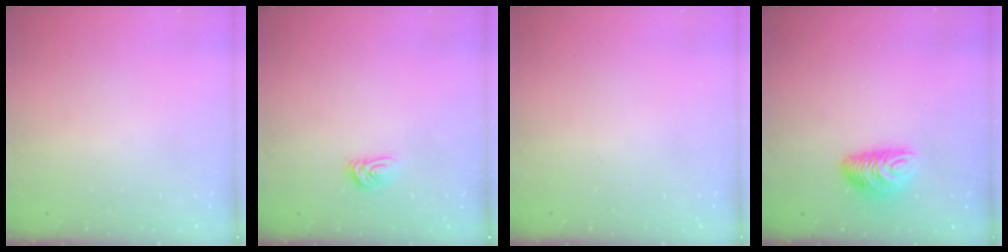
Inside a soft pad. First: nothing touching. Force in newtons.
{"total": 4.0, "press": 3.9, "slide": 0.7}
{"total": 0.0}
{"total": 9.0, "press": 9.0, "slide": 0.2}